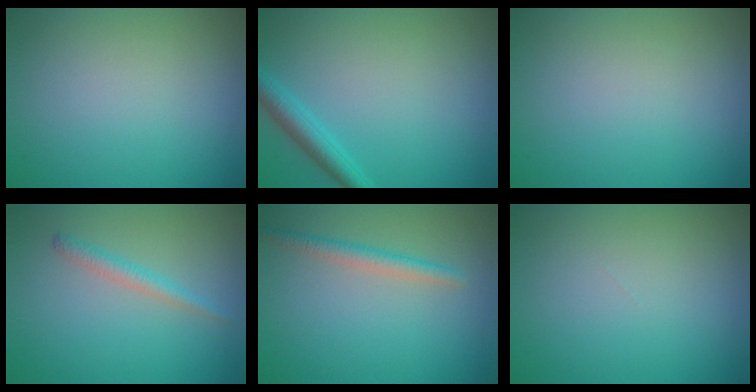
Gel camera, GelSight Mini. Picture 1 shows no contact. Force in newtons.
{"total": 2.3, "press": 2.3, "slide": 0.2}
{"total": 0.0}
{"total": 1.5, "press": 1.5, "slide": 0.0}
{"total": 1.9, "press": 1.9, "slide": 0.0}
{"total": 0.0}